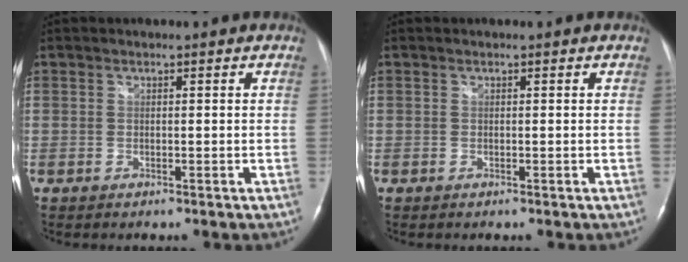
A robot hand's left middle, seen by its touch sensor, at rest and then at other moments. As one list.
[{"total": 0.0}]